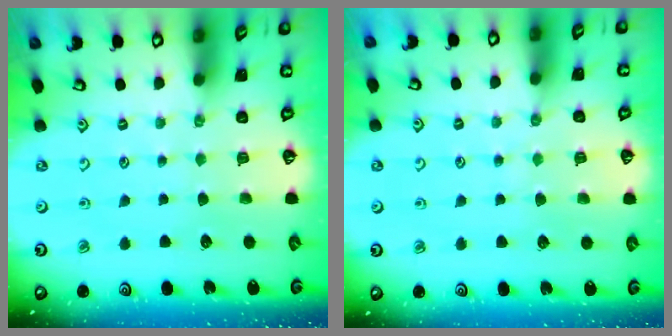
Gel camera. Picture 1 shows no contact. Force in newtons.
{"total": 4.7, "press": 4.7, "slide": 0.5}